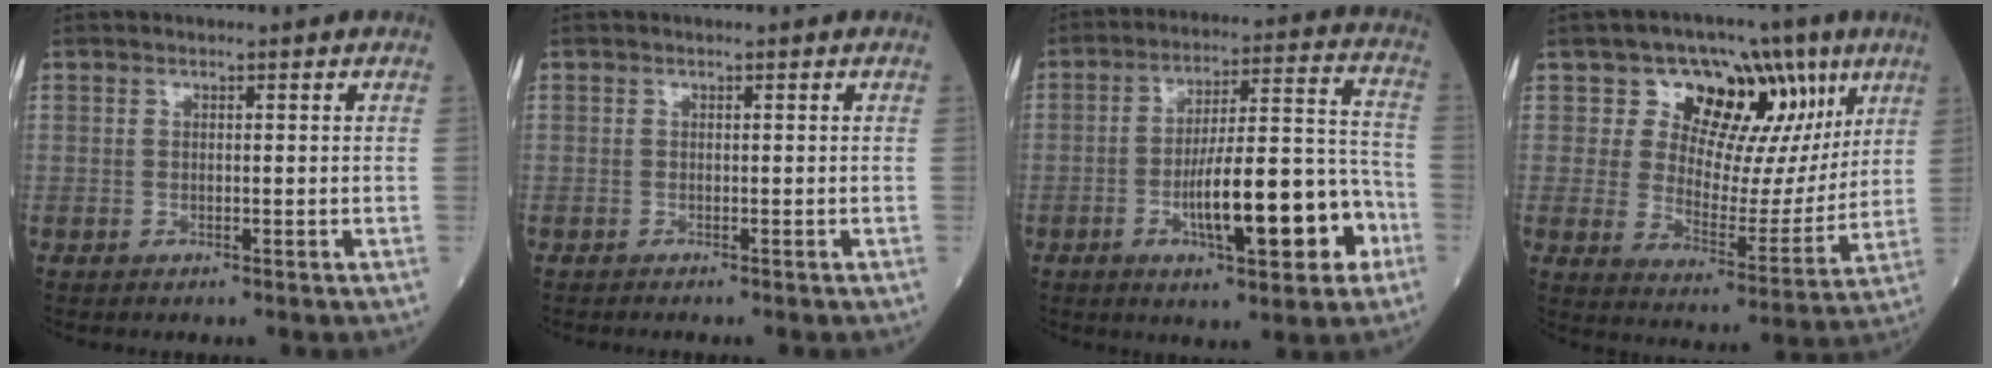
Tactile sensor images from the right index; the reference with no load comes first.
{"total": 0.5, "force": [-0.5, 0.0, 0.1], "torque": [-0.005, -0.001, -0.011]}
{"total": 15.6, "force": [-5.7, 3.5, 14.1], "torque": [-0.220, 0.024, -0.079]}
{"total": 13.9, "force": [7.0, 8.5, 8.5], "torque": [-0.106, 0.019, 0.114]}